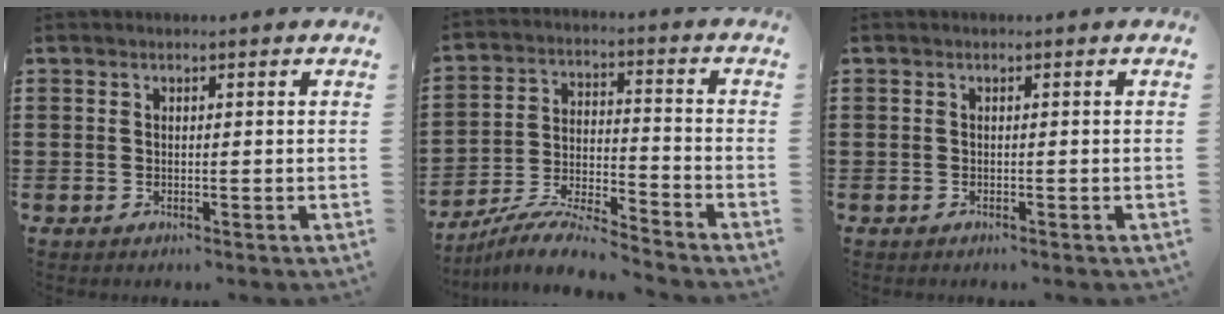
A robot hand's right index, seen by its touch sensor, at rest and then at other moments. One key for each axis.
{"total": 8.5, "fx": -8.1, "fy": 0.4, "fz": 2.8, "tx": -0.057, "ty": 0.011, "tz": -0.158}
{"total": 0.0}